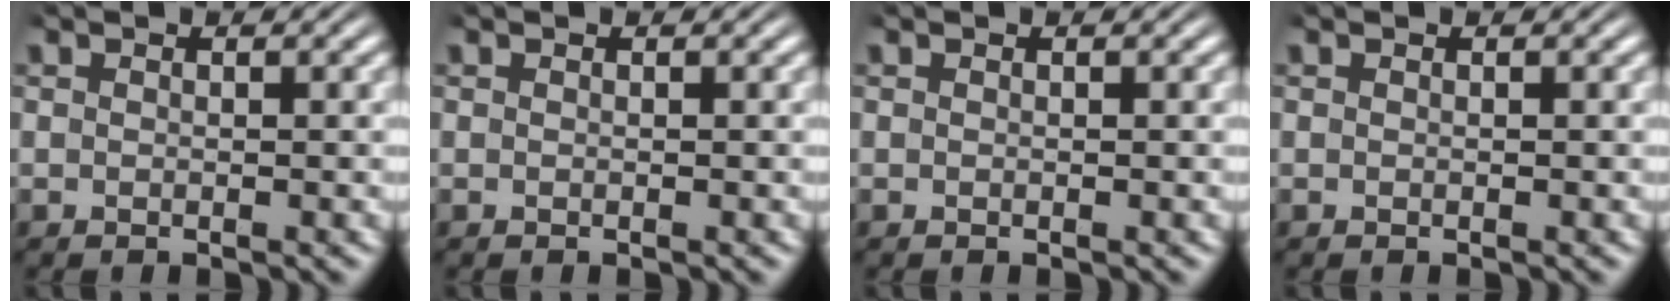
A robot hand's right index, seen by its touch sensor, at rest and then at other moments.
{"total": 0.0}
{"total": 0.0}
{"total": 0.0}